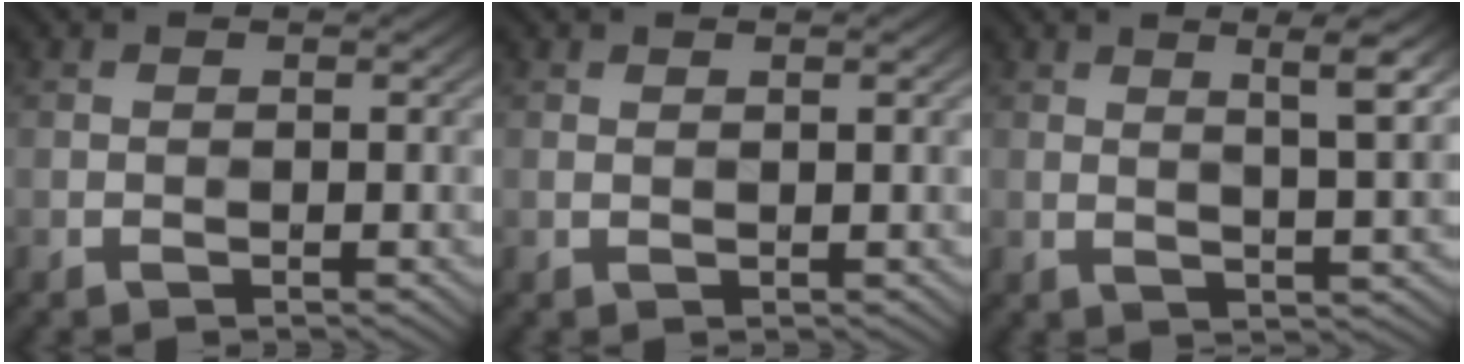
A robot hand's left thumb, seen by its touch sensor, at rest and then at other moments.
{"total": 0.9, "force": [0.8, -0.1, 0.3], "torque": [-0.001, 0.007, 0.010]}
{"total": 4.1, "force": [2.6, 0.1, 3.2], "torque": [-0.053, 0.010, 0.048]}